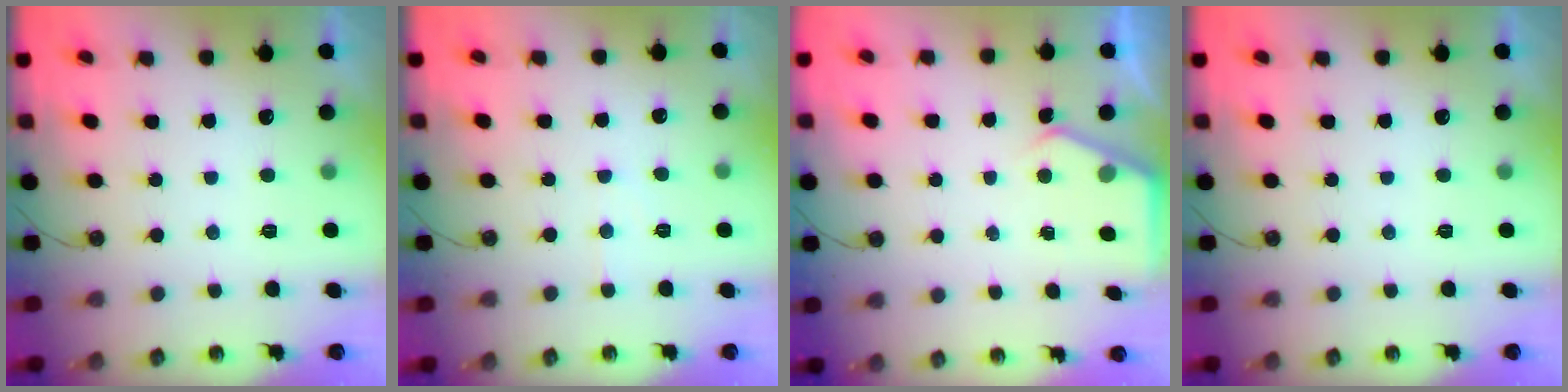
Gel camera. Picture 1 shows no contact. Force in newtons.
{"total": 4.0, "press": 3.9, "slide": 0.7}
{"total": 2.2, "press": 2.2, "slide": 0.3}
{"total": 0.0}